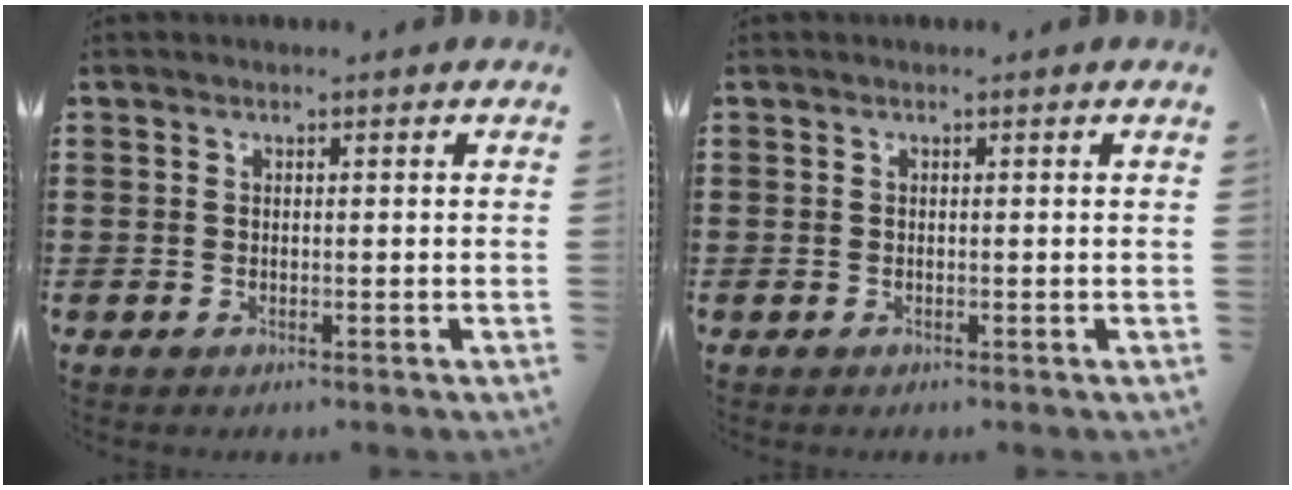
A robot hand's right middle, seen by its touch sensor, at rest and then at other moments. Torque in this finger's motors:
{"motor_torque": [-0.81, -1.07, 0.05, 0.01]}